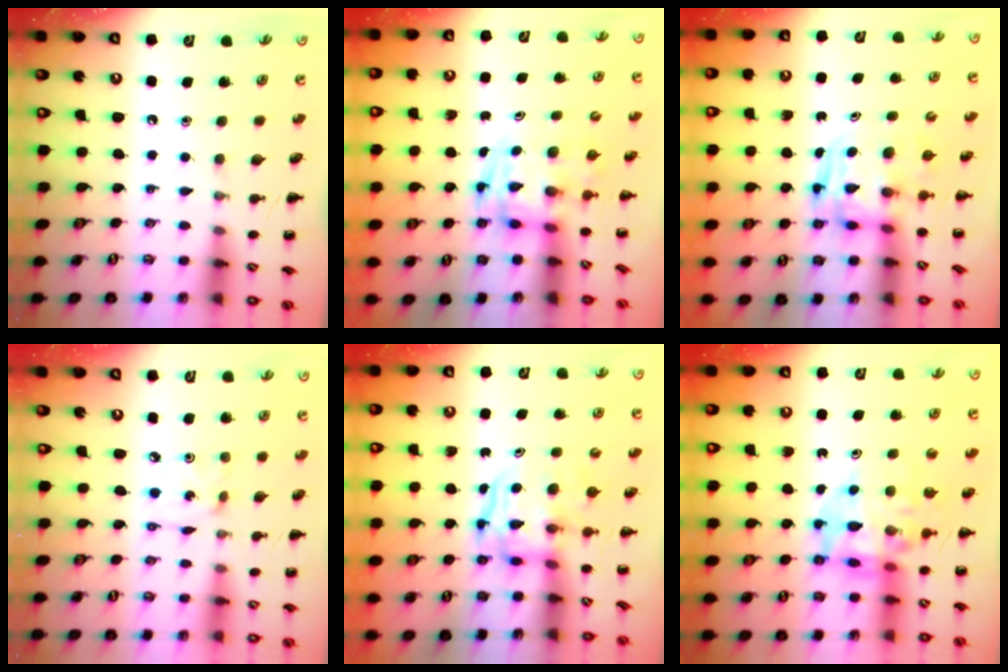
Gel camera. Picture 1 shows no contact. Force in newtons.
{"total": 3.6, "press": 3.5, "slide": 0.6}
{"total": 2.7, "press": 2.7, "slide": 0.2}
{"total": 2.5, "press": 2.5, "slide": 0.5}
{"total": 3.7, "press": 3.6, "slide": 0.4}
{"total": 12.1, "press": 11.5, "slide": 3.7}